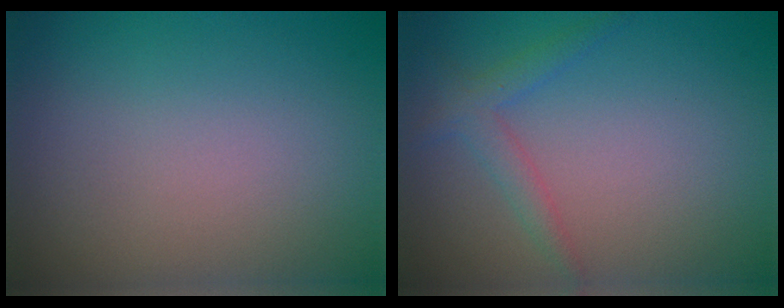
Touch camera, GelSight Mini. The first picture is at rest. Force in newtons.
{"total": 2.0, "press": 2.0, "slide": 0.1}